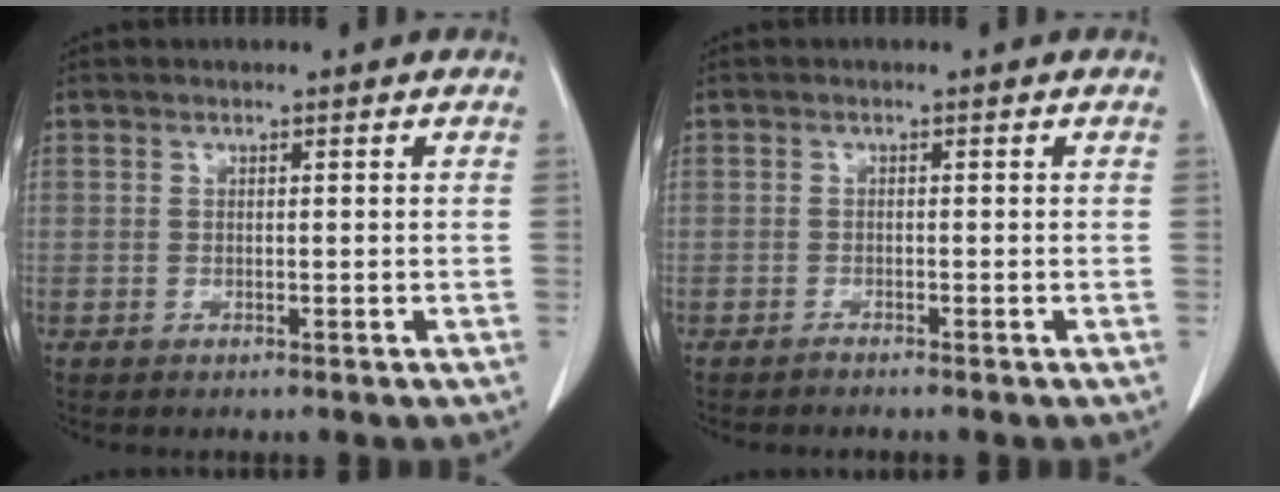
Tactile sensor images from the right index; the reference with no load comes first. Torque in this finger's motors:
{"motor_torque": [0.05, -0.05, 0.00, 0.01]}